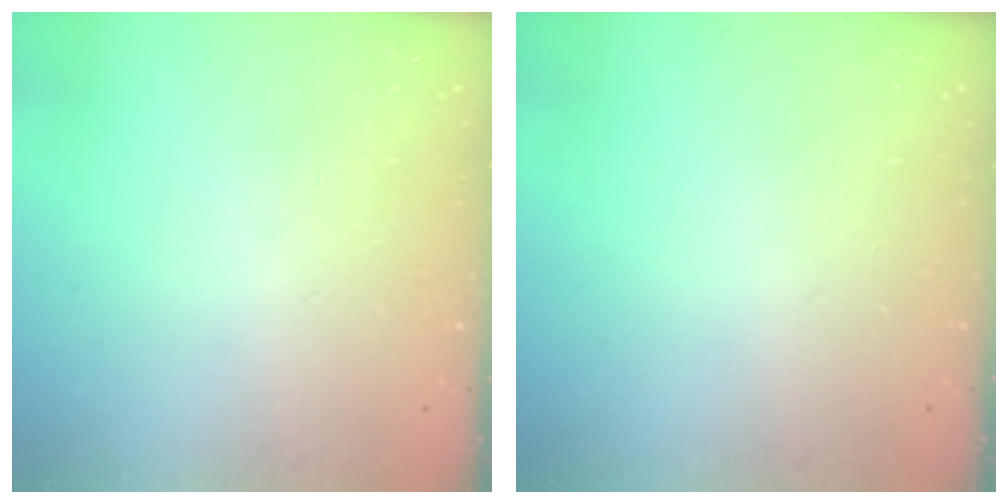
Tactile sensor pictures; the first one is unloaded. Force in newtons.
{"total": 0.0}